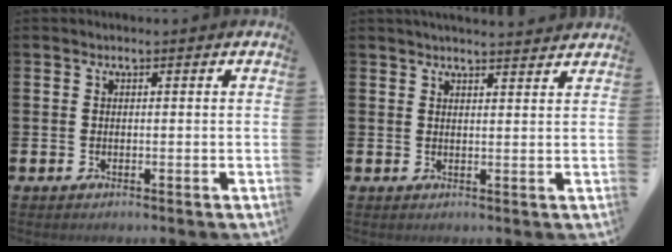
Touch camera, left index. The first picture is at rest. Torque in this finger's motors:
{"motor_torque": [1.05, -1.08, 0.09, 0.03]}